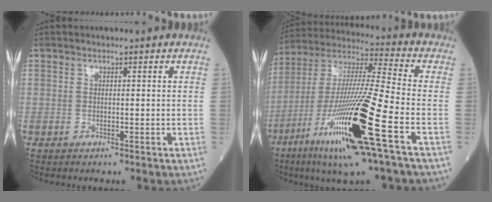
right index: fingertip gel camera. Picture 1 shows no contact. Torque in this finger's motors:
{"motor_torque": [0.78, -0.54, 1.05, 0.21]}